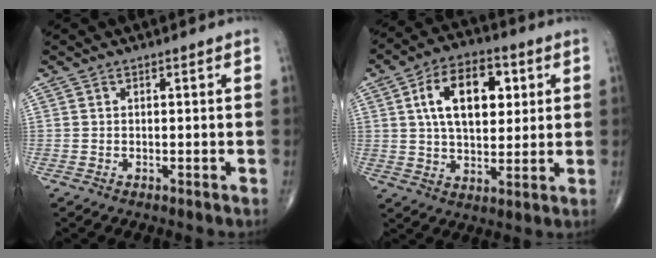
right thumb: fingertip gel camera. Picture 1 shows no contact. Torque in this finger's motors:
{"motor_torque": [1.06, 3.90, 1.39, 0.25, 0.43]}